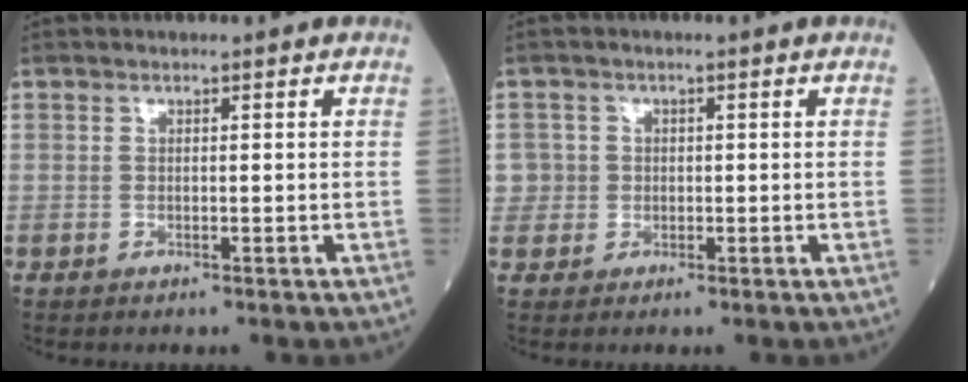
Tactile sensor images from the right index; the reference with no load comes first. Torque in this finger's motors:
{"motor_torque": [-0.09, -0.02, -0.03, 0.02]}